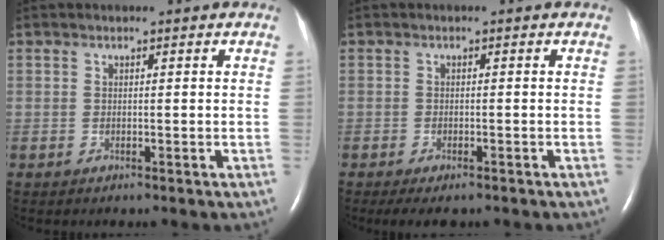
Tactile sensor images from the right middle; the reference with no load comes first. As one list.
[{"total": 3.8, "force": [-2.8, 1.2, 2.3], "torque": [-0.036, -0.010, -0.040]}]